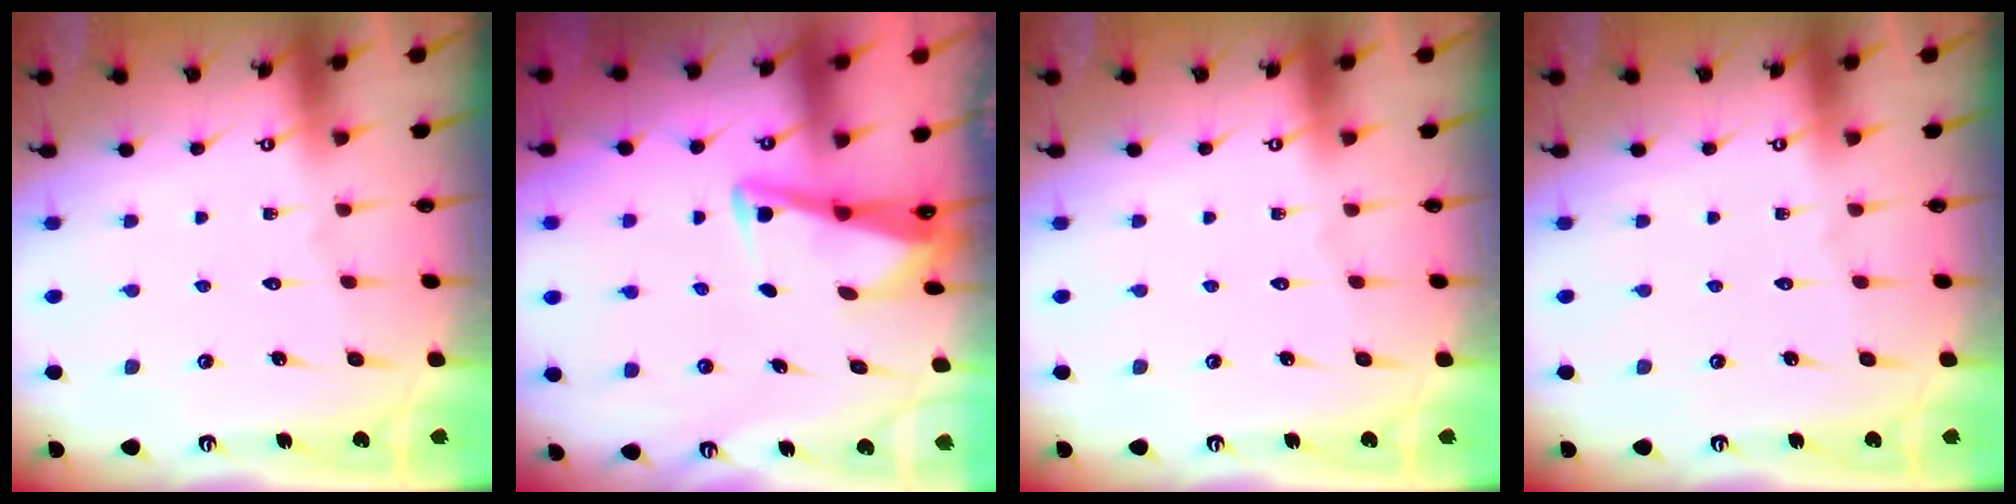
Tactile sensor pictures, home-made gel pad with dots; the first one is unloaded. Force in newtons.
{"total": 3.4, "press": 3.4, "slide": 0.3}
{"total": 0.0}
{"total": 0.0}